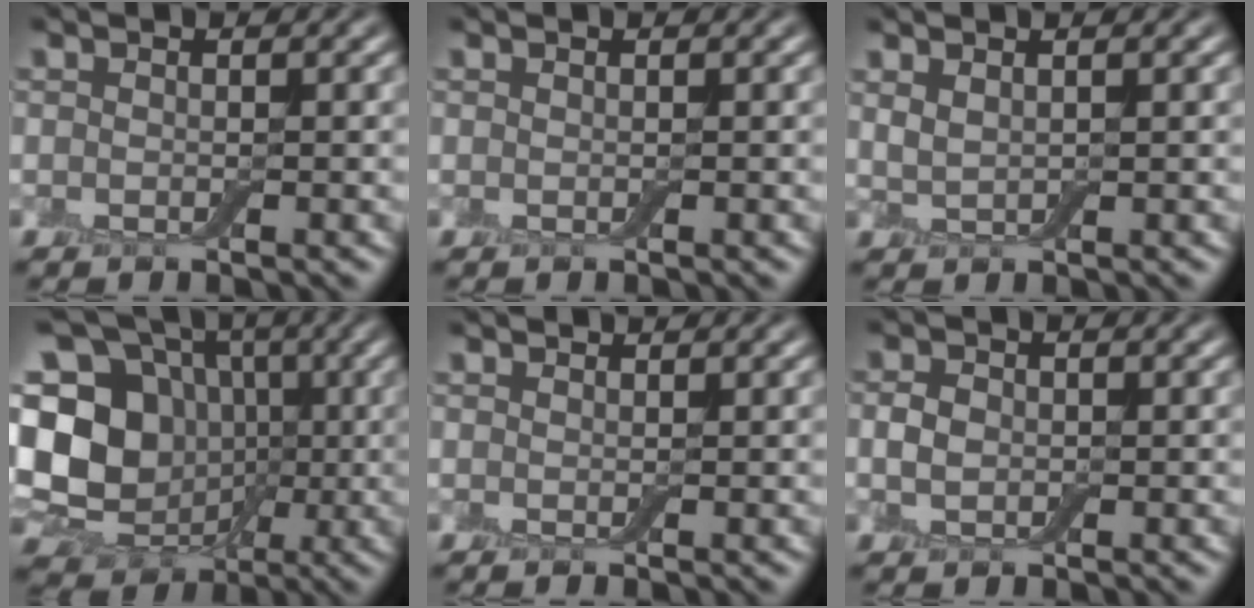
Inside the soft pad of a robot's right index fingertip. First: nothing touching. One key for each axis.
{"total": 0.0}
{"total": 1.3, "fx": 0.9, "fy": 0.4, "fz": 0.8, "tx": -0.020, "ty": 0.001, "tz": 0.023}
{"total": 16.1, "fx": -0.1, "fy": 13.8, "fz": 8.2, "tx": -0.204, "ty": 0.023, "tz": -0.017}
{"total": 0.5, "fx": 0.4, "fy": 0.1, "fz": 0.3, "tx": -0.005, "ty": 0.003, "tz": 0.007}
{"total": 1.8, "fx": -0.1, "fy": 1.4, "fz": 1.1, "tx": -0.024, "ty": 0.002, "tz": -0.007}